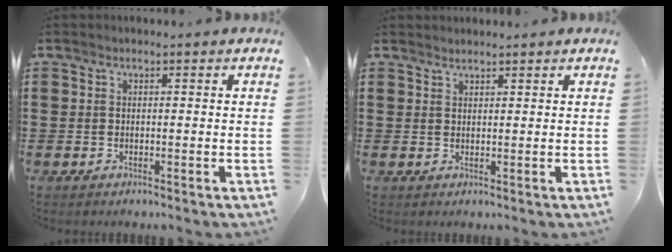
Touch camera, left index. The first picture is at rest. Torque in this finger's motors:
{"motor_torque": [-0.50, 0.50, -0.37, 0.02]}